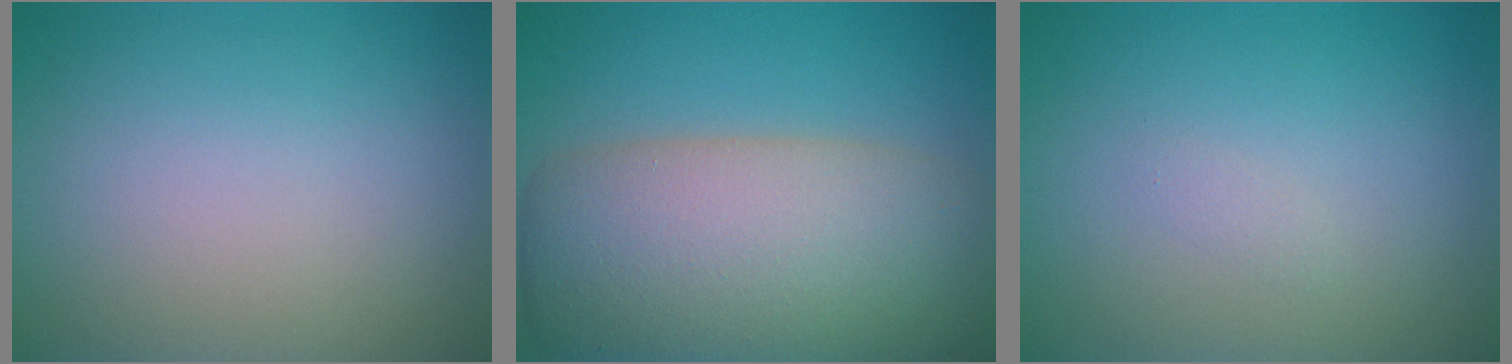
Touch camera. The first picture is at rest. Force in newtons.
{"total": 11.8, "press": 11.8, "slide": 0.8}
{"total": 0.6, "press": 0.6, "slide": 0.0}